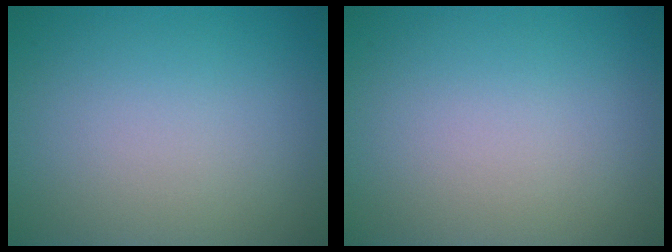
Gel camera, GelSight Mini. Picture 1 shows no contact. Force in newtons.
{"total": 0.0}